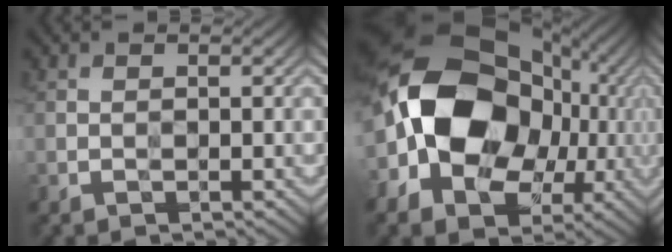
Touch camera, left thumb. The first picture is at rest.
{"total": 19.3, "force": [-0.7, 14.5, 12.7], "torque": [-0.256, -0.017, -0.004]}